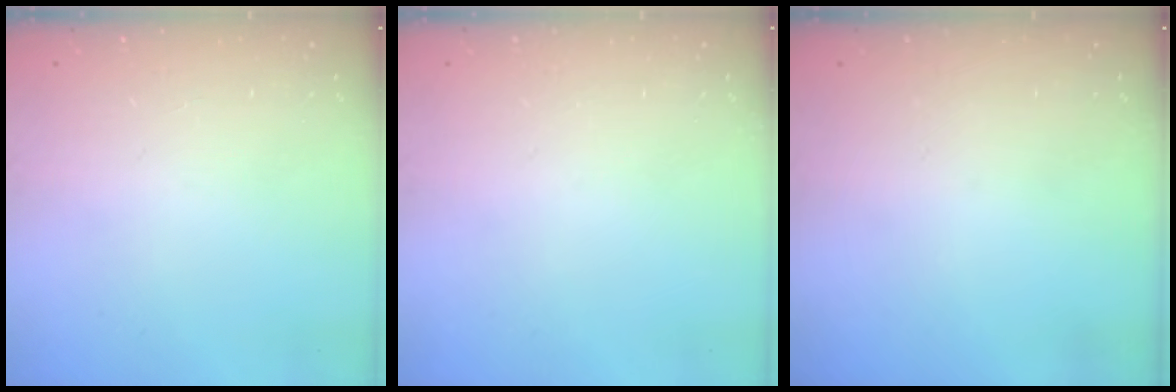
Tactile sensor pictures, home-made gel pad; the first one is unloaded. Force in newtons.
{"total": 0.0}
{"total": 0.0}